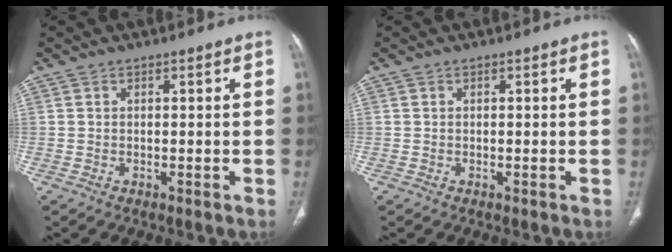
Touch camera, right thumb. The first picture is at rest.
{"total": 0.0}